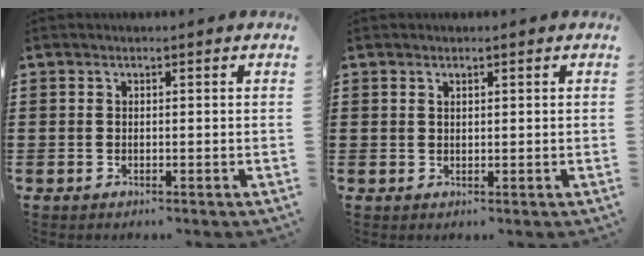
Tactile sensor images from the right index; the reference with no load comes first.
{"total": 0.7, "force": [0.5, 0.3, 0.3], "torque": [-0.007, 0.001, 0.010]}